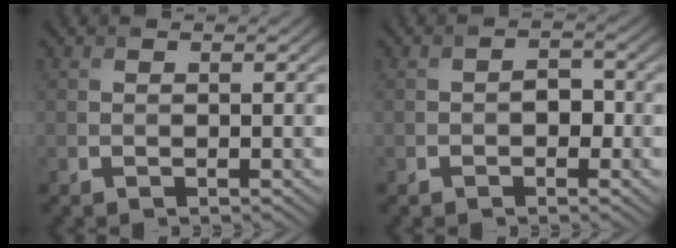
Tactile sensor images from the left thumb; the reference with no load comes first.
{"total": 2.0, "force": [-0.7, 1.3, 1.2], "torque": [-0.024, -0.002, -0.015]}